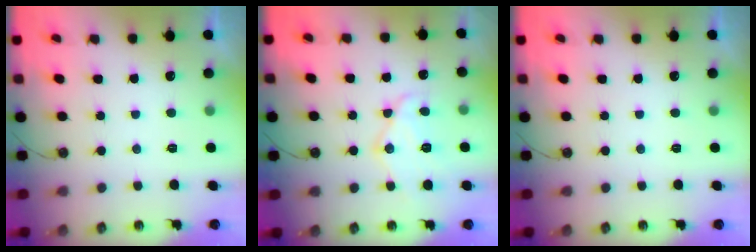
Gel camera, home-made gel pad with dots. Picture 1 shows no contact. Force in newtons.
{"total": 13.3, "press": 13.2, "slide": 0.9}
{"total": 0.0}